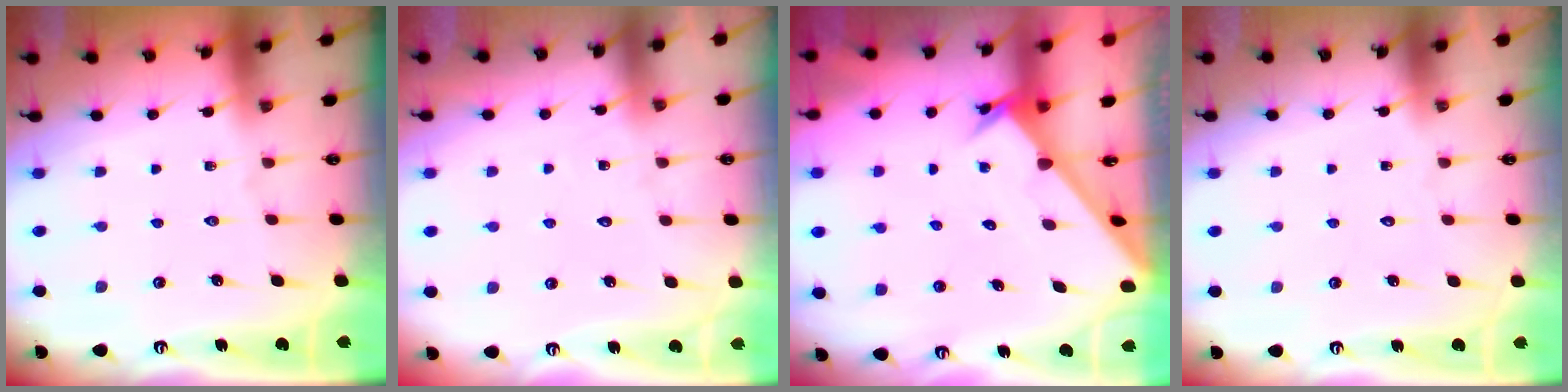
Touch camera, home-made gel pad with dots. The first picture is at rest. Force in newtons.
{"total": 6.3, "press": 6.3, "slide": 0.6}
{"total": 2.4, "press": 2.4, "slide": 0.2}
{"total": 1.7, "press": 1.7, "slide": 0.1}